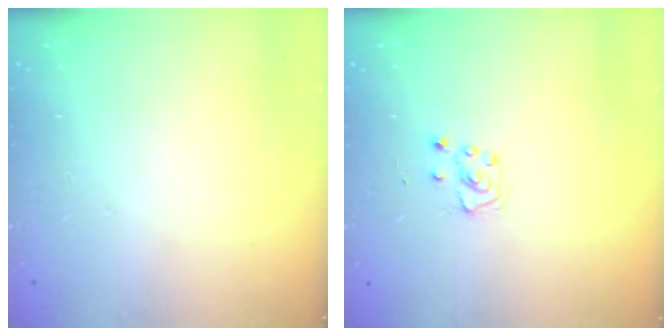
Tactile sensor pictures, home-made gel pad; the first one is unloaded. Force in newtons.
{"total": 5.7, "press": 5.6, "slide": 0.8}